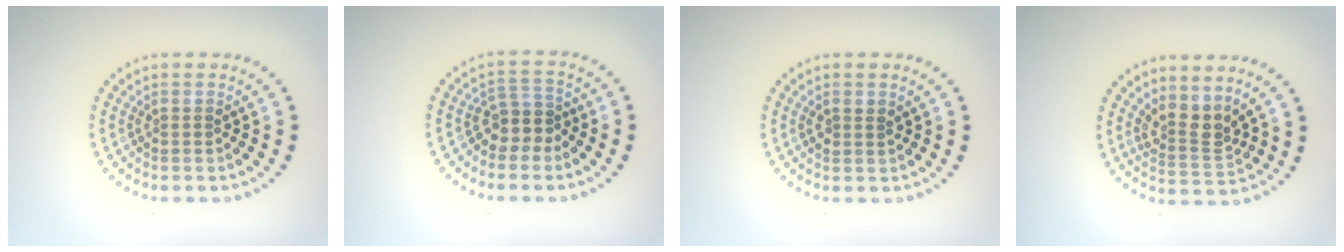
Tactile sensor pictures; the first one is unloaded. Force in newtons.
{"total": 2.6, "press": 2.2, "slide": 1.5}
{"total": 1.2, "press": 1.1, "slide": 0.4}
{"total": 2.8, "press": 2.0, "slide": 2.0}